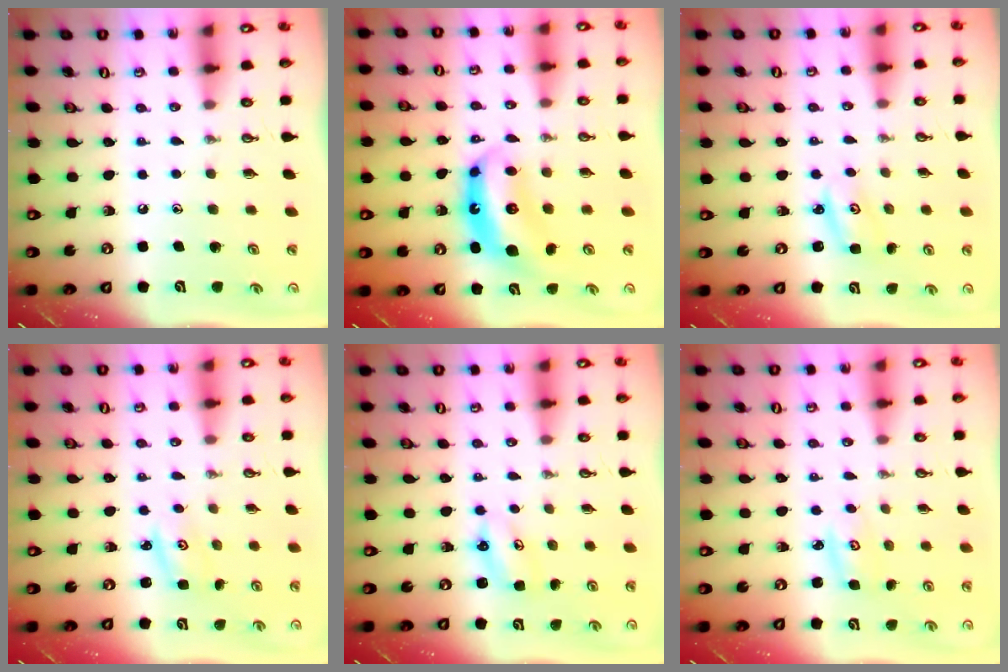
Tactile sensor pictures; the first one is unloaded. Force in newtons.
{"total": 7.9, "press": 7.9, "slide": 0.7}
{"total": 2.6, "press": 2.6, "slide": 0.2}
{"total": 1.8, "press": 1.8, "slide": 0.1}
{"total": 4.5, "press": 4.4, "slide": 0.4}
{"total": 2.8, "press": 2.8, "slide": 0.2}